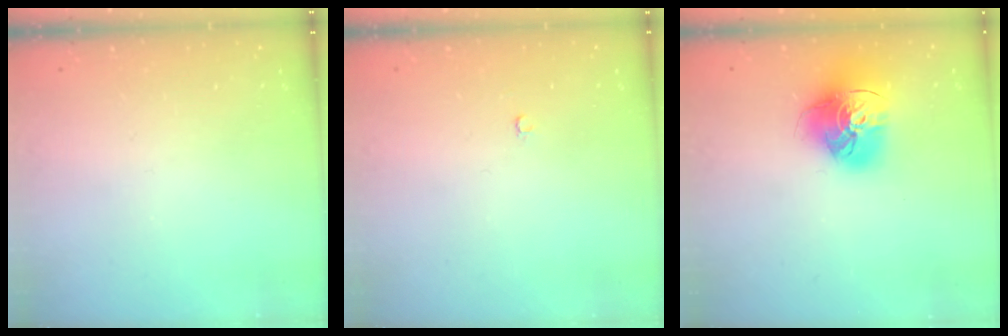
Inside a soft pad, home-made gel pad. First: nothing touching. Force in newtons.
{"total": 2.1, "press": 2.1, "slide": 0.2}
{"total": 17.7, "press": 17.6, "slide": 1.8}